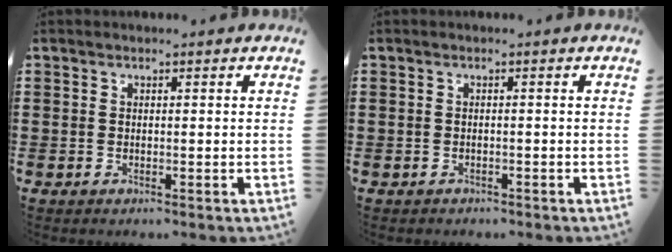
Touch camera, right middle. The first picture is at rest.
{"total": 0.6, "force": [-0.6, 0.3, -0.1], "torque": [0.000, 0.003, -0.014]}